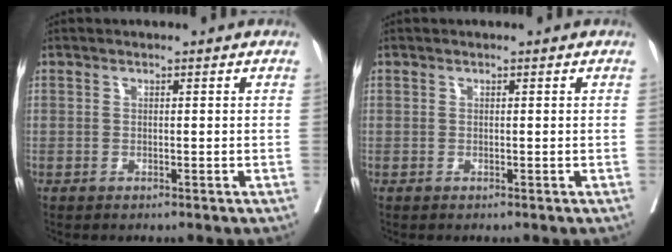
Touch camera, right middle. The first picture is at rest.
{"total": 0.0}